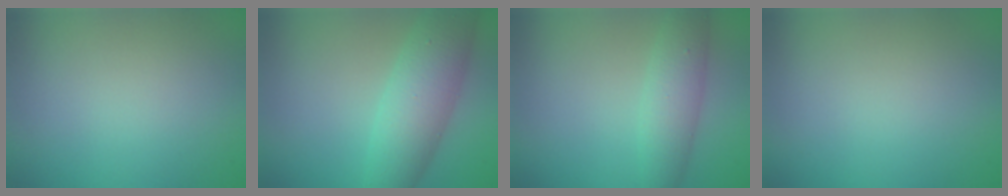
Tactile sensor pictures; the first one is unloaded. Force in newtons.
{"total": 5.9, "press": 5.9, "slide": 0.2}
{"total": 3.4, "press": 3.4, "slide": 0.1}
{"total": 0.0}